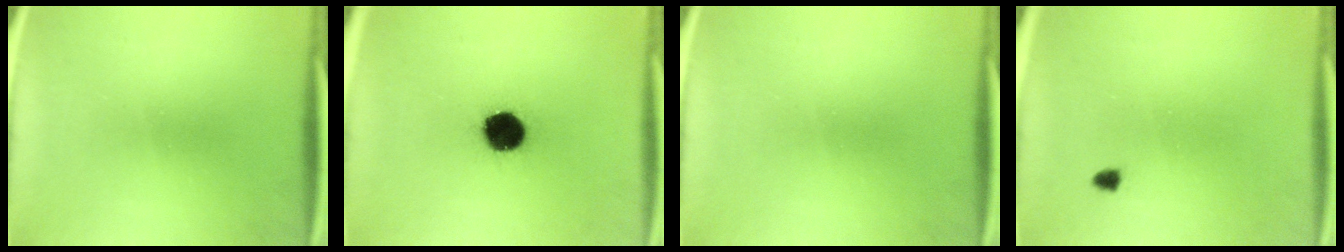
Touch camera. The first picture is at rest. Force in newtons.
{"total": 12.9}
{"total": 0.0}
{"total": 1.0}